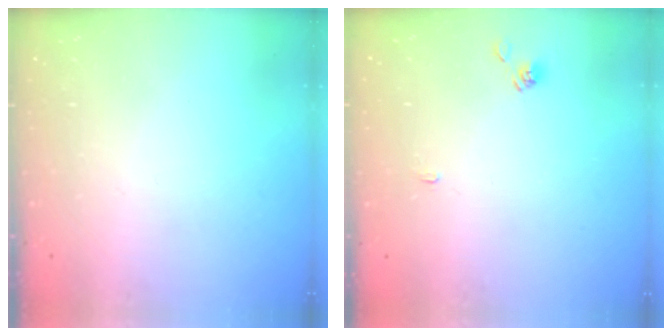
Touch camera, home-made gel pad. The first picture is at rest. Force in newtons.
{"total": 2.8, "press": 2.8, "slide": 0.3}